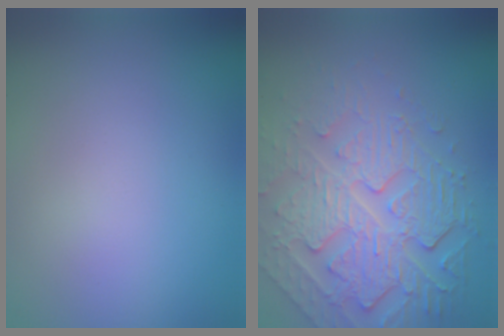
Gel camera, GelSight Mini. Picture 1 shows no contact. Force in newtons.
{"total": 7.2, "press": 5.3, "slide": 4.9}